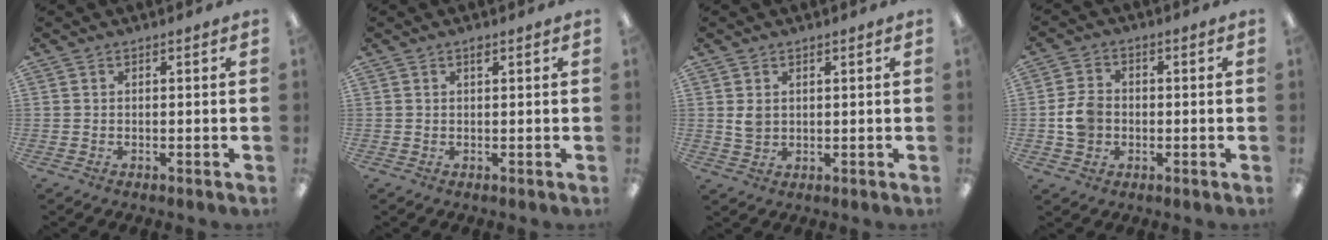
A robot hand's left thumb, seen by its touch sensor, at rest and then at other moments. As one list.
[{"total": 1.0, "force": [0.6, 0.3, 0.7], "torque": [-0.009, -0.002, 0.010]}, {"total": 3.1, "force": [1.2, 2.4, 1.6], "torque": [-0.026, 0.000, 0.020]}, {"total": 6.3, "force": [-0.9, 5.3, 3.3], "torque": [-0.066, 0.008, -0.017]}]